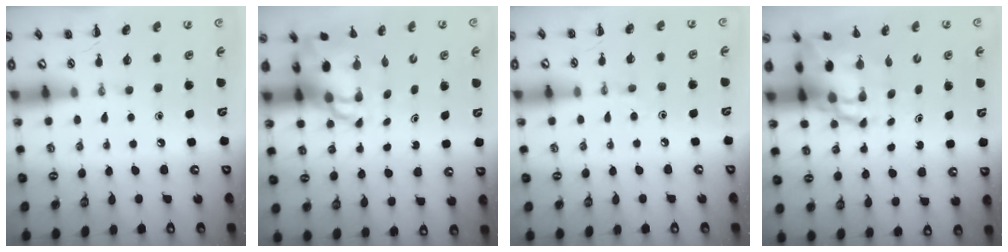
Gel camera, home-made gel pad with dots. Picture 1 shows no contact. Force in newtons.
{"total": 7.0, "press": 6.8, "slide": 1.9}
{"total": 2.7, "press": 2.5, "slide": 0.9}
{"total": 8.9, "press": 8.6, "slide": 2.3}